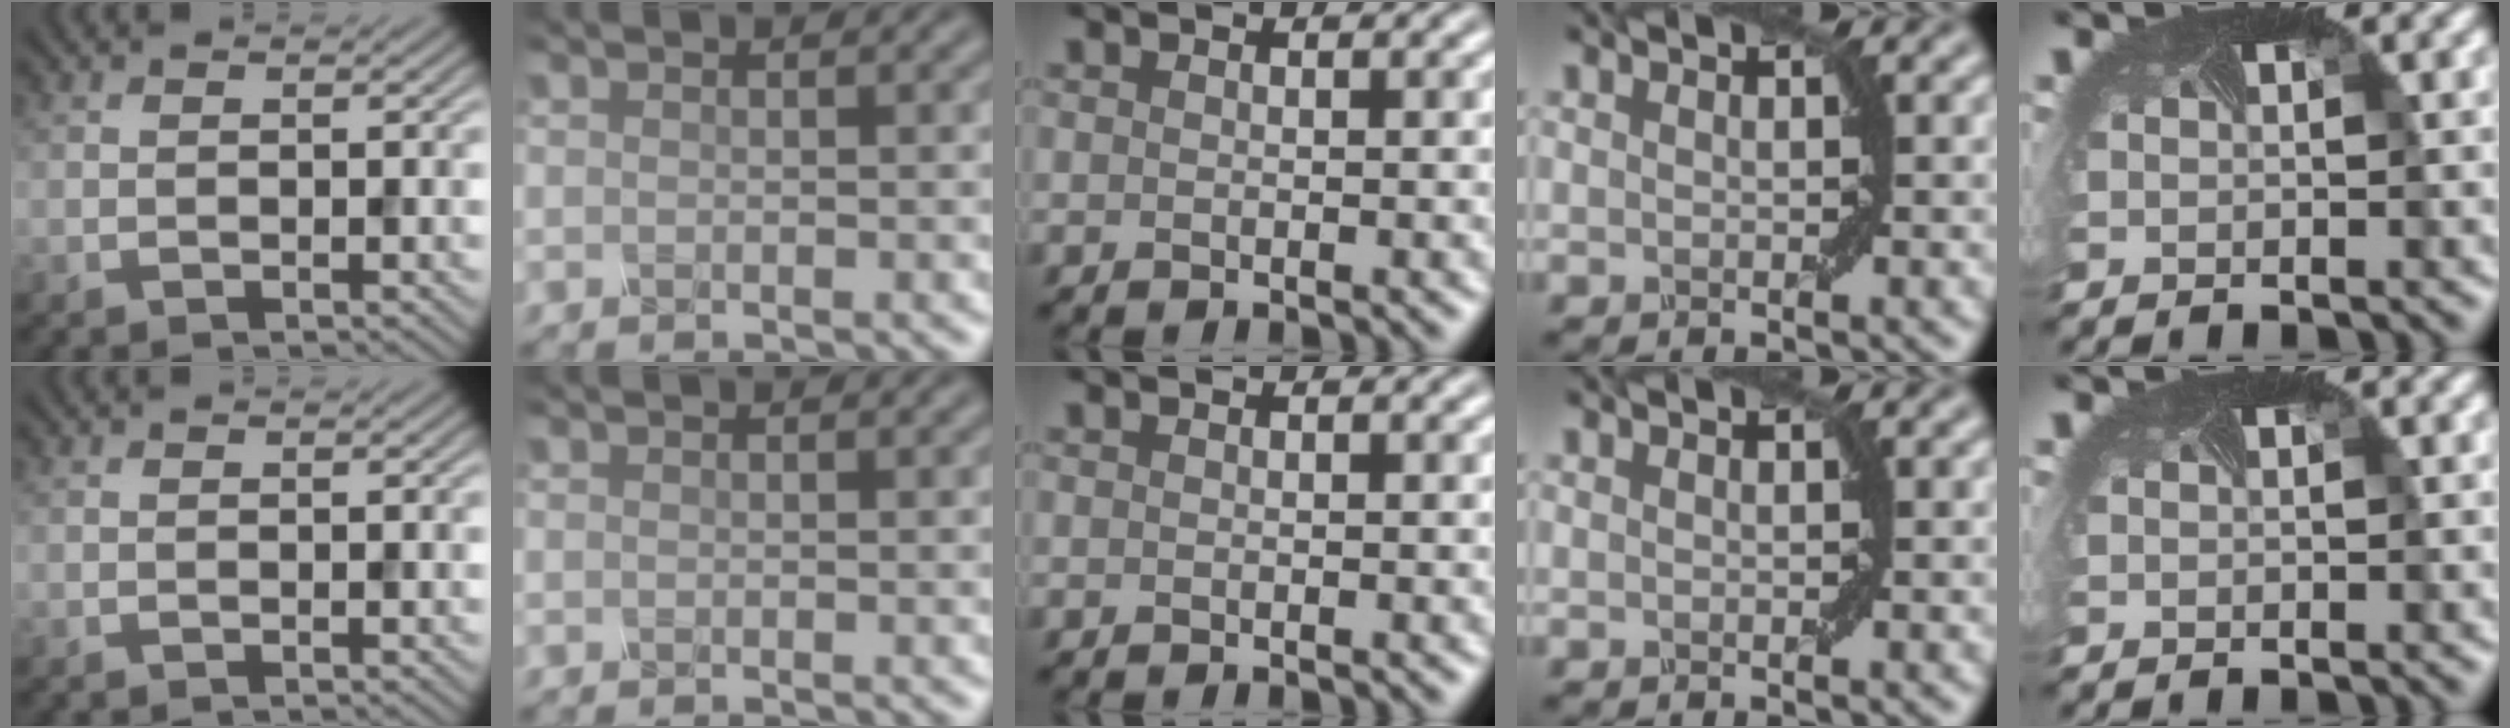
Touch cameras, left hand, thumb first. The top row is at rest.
{}